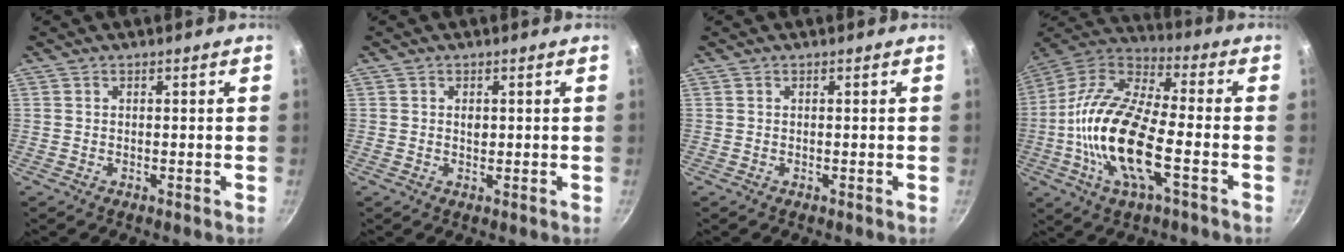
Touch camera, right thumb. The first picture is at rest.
{"total": 1.4, "force": [0.2, 1.0, 0.9], "torque": [-0.011, 0.000, 0.003]}
{"total": 0.0}
{"total": 20.3, "force": [-4.8, 7.8, 18.1], "torque": [-0.353, 0.032, -0.110]}